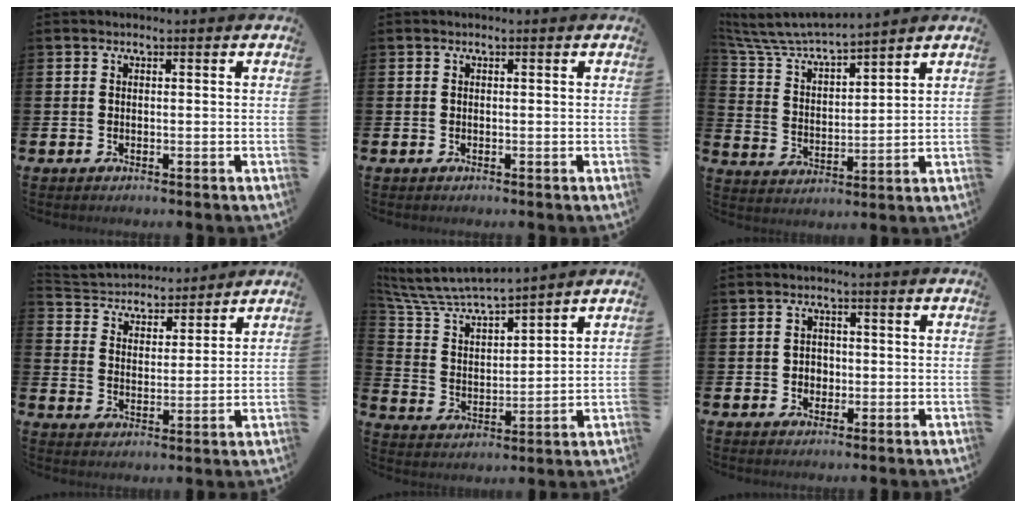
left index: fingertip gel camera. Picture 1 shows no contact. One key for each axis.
{"total": 0.0}
{"total": 6.5, "fx": 6.3, "fy": 0.6, "fz": 1.6, "tx": -0.061, "ty": -0.047, "tz": 0.107}
{"total": 4.4, "fx": 4.1, "fy": 1.6, "fz": -0.2, "tx": -0.023, "ty": -0.033, "tz": 0.067}
{"total": 7.6, "fx": 7.2, "fy": 1.2, "fz": 2.0, "tx": -0.076, "ty": -0.052, "tz": 0.124}
{"total": 2.0, "fx": -0.1, "fy": 1.8, "fz": 0.7, "tx": 0.004, "ty": 0.000, "tz": -0.010}